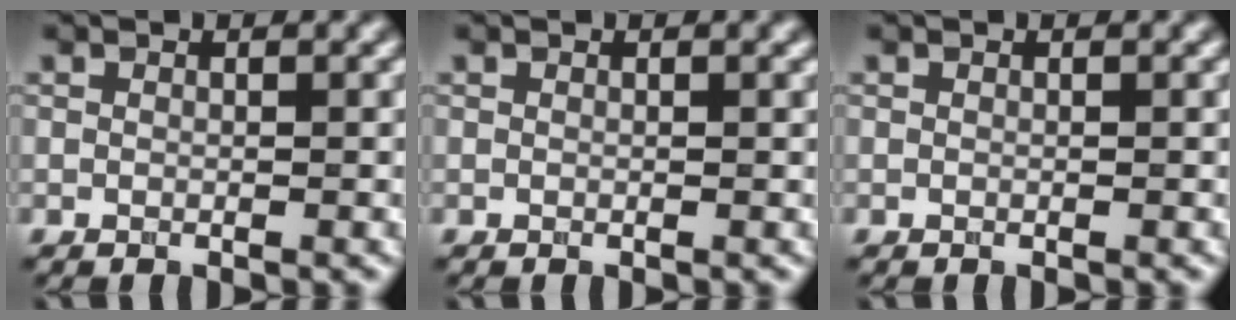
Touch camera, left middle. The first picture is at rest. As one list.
[{"total": 0.0}, {"total": 0.0}]